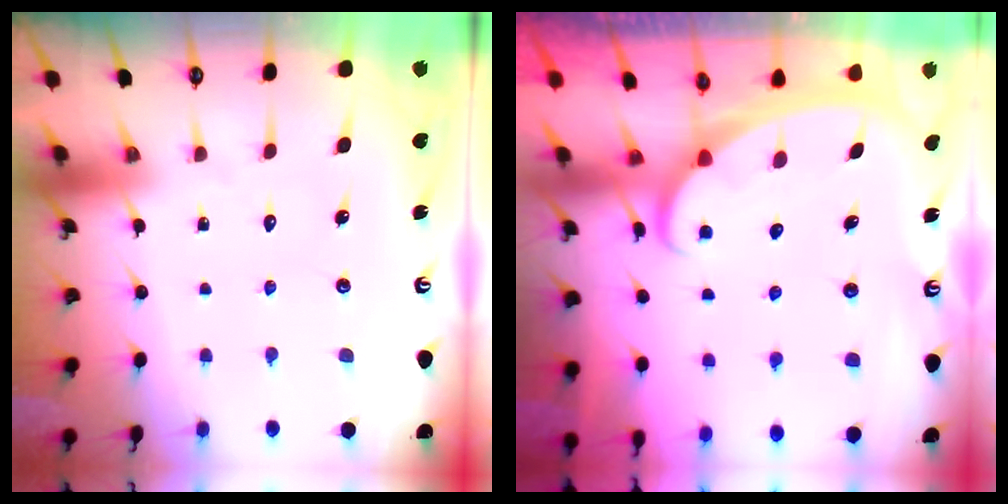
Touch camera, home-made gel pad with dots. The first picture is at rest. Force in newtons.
{"total": 2.4, "press": 2.4, "slide": 0.3}